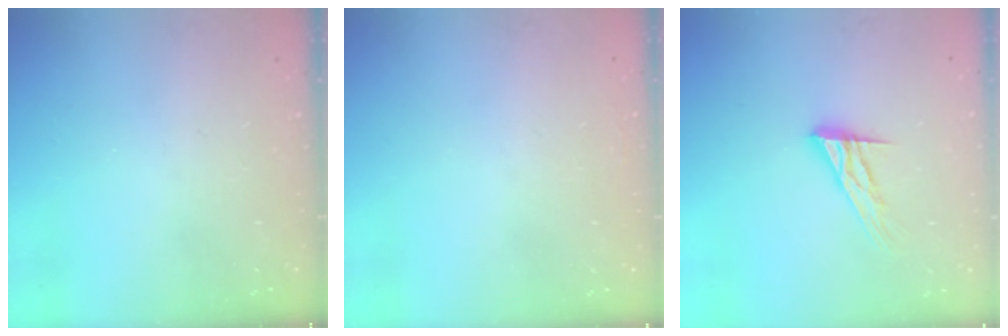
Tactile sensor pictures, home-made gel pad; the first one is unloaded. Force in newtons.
{"total": 1.6, "press": 1.6, "slide": 0.0}
{"total": 12.0, "press": 12.0, "slide": 1.0}